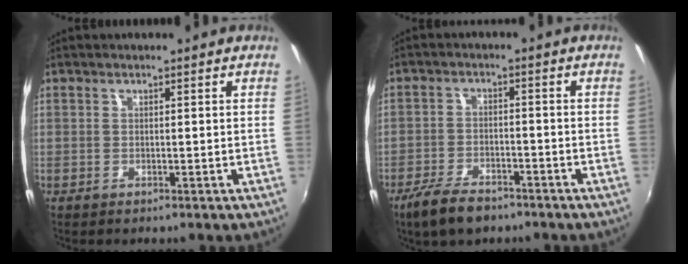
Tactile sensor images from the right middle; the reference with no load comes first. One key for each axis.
{"total": 8.0, "fx": -6.0, "fy": 3.2, "fz": 4.2, "tx": -0.111, "ty": -0.012, "tz": -0.108}